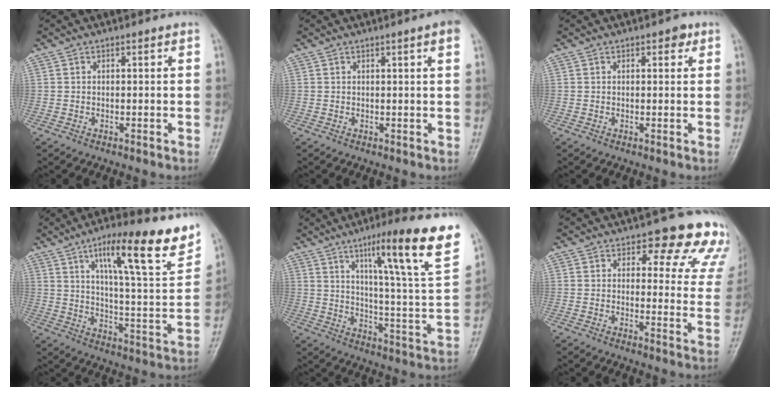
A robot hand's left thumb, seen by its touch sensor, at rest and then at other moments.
{"total": 2.6, "force": [1.2, -0.1, 2.3], "torque": [-0.035, -0.001, 0.016]}
{"total": 1.9, "force": [1.0, 1.1, 1.2], "torque": [-0.006, -0.001, 0.011]}
{"total": 20.0, "force": [11.8, 3.9, 15.6], "torque": [-0.198, -0.051, 0.181]}
{"total": 22.5, "force": [12.0, 2.4, 18.8], "torque": [-0.246, -0.042, 0.177]}
{"total": 14.6, "force": [12.3, 6.0, 5.1], "torque": [0.005, -0.074, 0.112]}